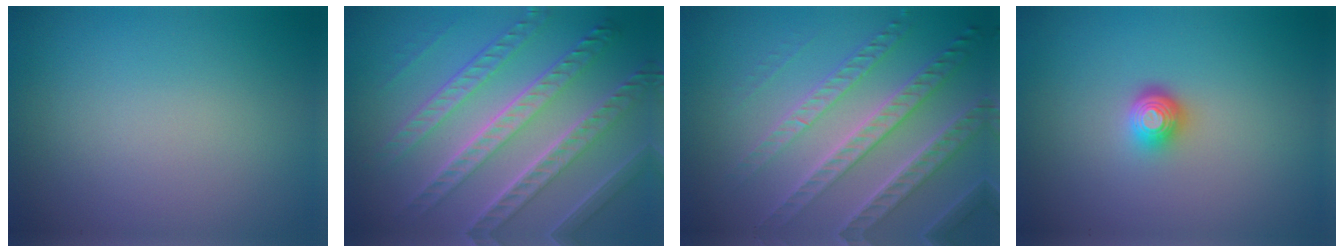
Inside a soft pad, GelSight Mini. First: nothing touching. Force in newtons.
{"total": 8.6, "press": 6.2, "slide": 6.0}
{"total": 7.2, "press": 5.1, "slide": 5.1}
{"total": 2.0, "press": 1.5, "slide": 1.4}